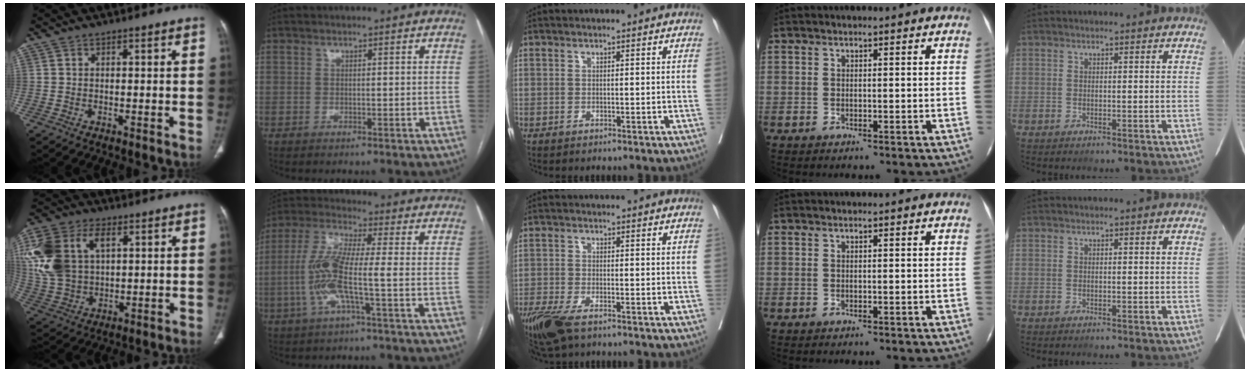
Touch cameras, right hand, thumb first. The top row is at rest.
{"thumb": {"total": 17.5, "force": [4.8, 11.4, 12.4], "torque": [-0.263, 0.005, 0.096]}, "index": {"total": 10.0, "force": [-2.1, 0.5, 9.8], "torque": [-0.212, 0.006, -0.050]}, "middle": {"total": 7.7, "force": [-5.4, 2.3, 5.0], "torque": [-0.097, -0.018, -0.098]}}